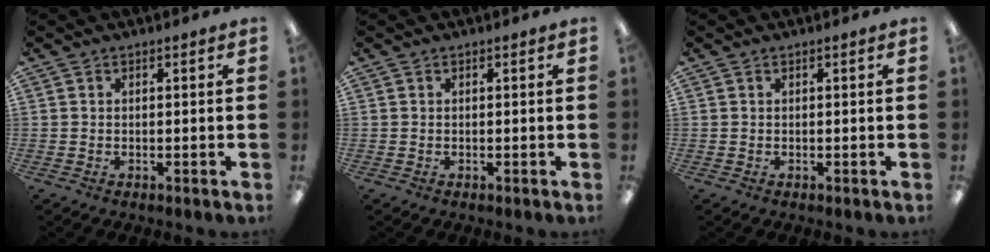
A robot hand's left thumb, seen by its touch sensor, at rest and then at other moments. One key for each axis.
{"total": 0.0}
{"total": 0.0}